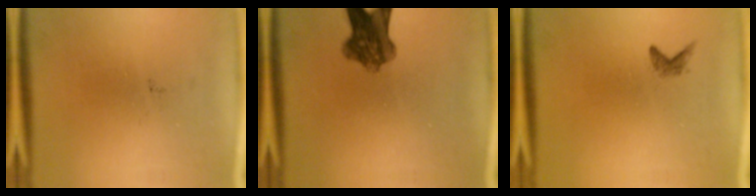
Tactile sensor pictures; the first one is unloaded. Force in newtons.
{"total": 7.1}
{"total": 0.9}